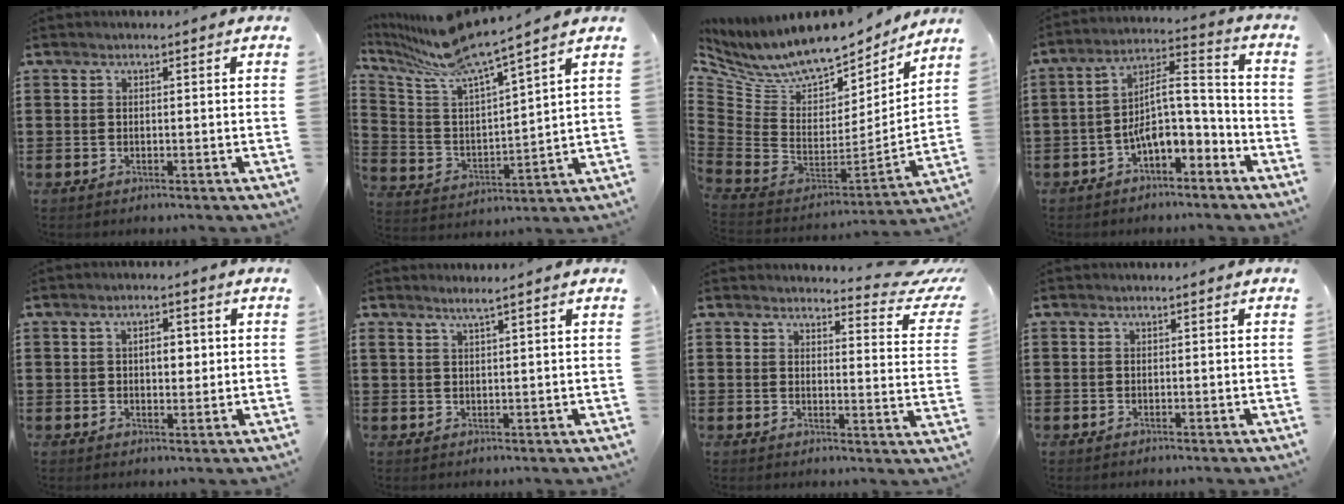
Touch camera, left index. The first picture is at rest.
{"total": 8.2, "force": [7.4, -0.3, 3.4], "torque": [-0.102, -0.053, 0.122]}
{"total": 9.6, "force": [7.9, 3.5, 4.3], "torque": [-0.130, -0.061, 0.138]}
{"total": 8.3, "force": [-4.3, 3.5, 6.2], "torque": [-0.115, 0.000, -0.086]}
{"total": 3.5, "force": [0.4, 2.0, 2.9], "torque": [-0.038, 0.000, -0.003]}
{"total": 2.0, "force": [1.6, -0.4, 1.1], "torque": [-0.023, -0.001, 0.029]}
{"total": 4.1, "force": [3.7, 0.6, 1.7], "torque": [-0.027, -0.025, 0.058]}
{"total": 0.0}